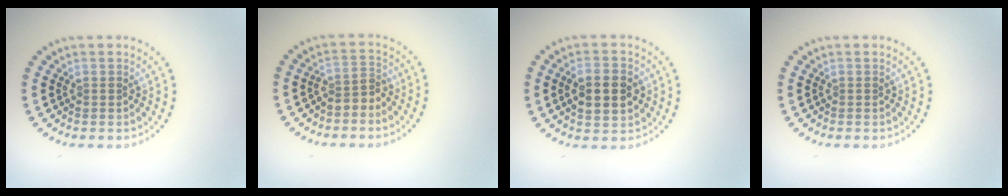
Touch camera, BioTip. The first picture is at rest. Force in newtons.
{"total": 2.0, "press": 1.4, "slide": 1.3}
{"total": 4.5, "press": 4.5, "slide": 0.0}
{"total": 0.0}